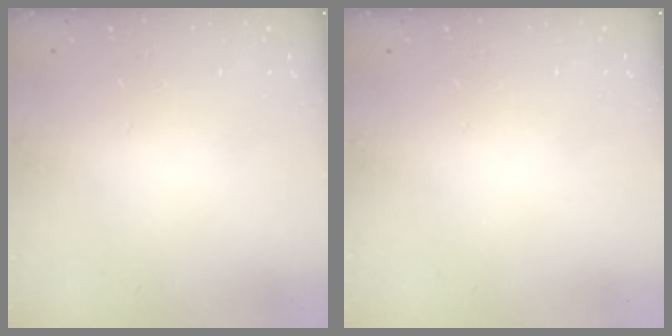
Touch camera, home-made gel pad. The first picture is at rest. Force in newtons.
{"total": 0.0}